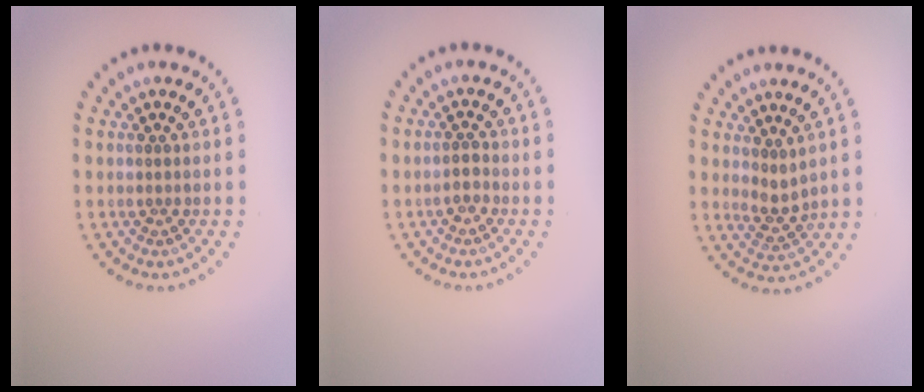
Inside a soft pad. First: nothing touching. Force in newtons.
{"total": 1.1, "press": 1.0, "slide": 0.6}
{"total": 1.8, "press": 1.4, "slide": 1.1}